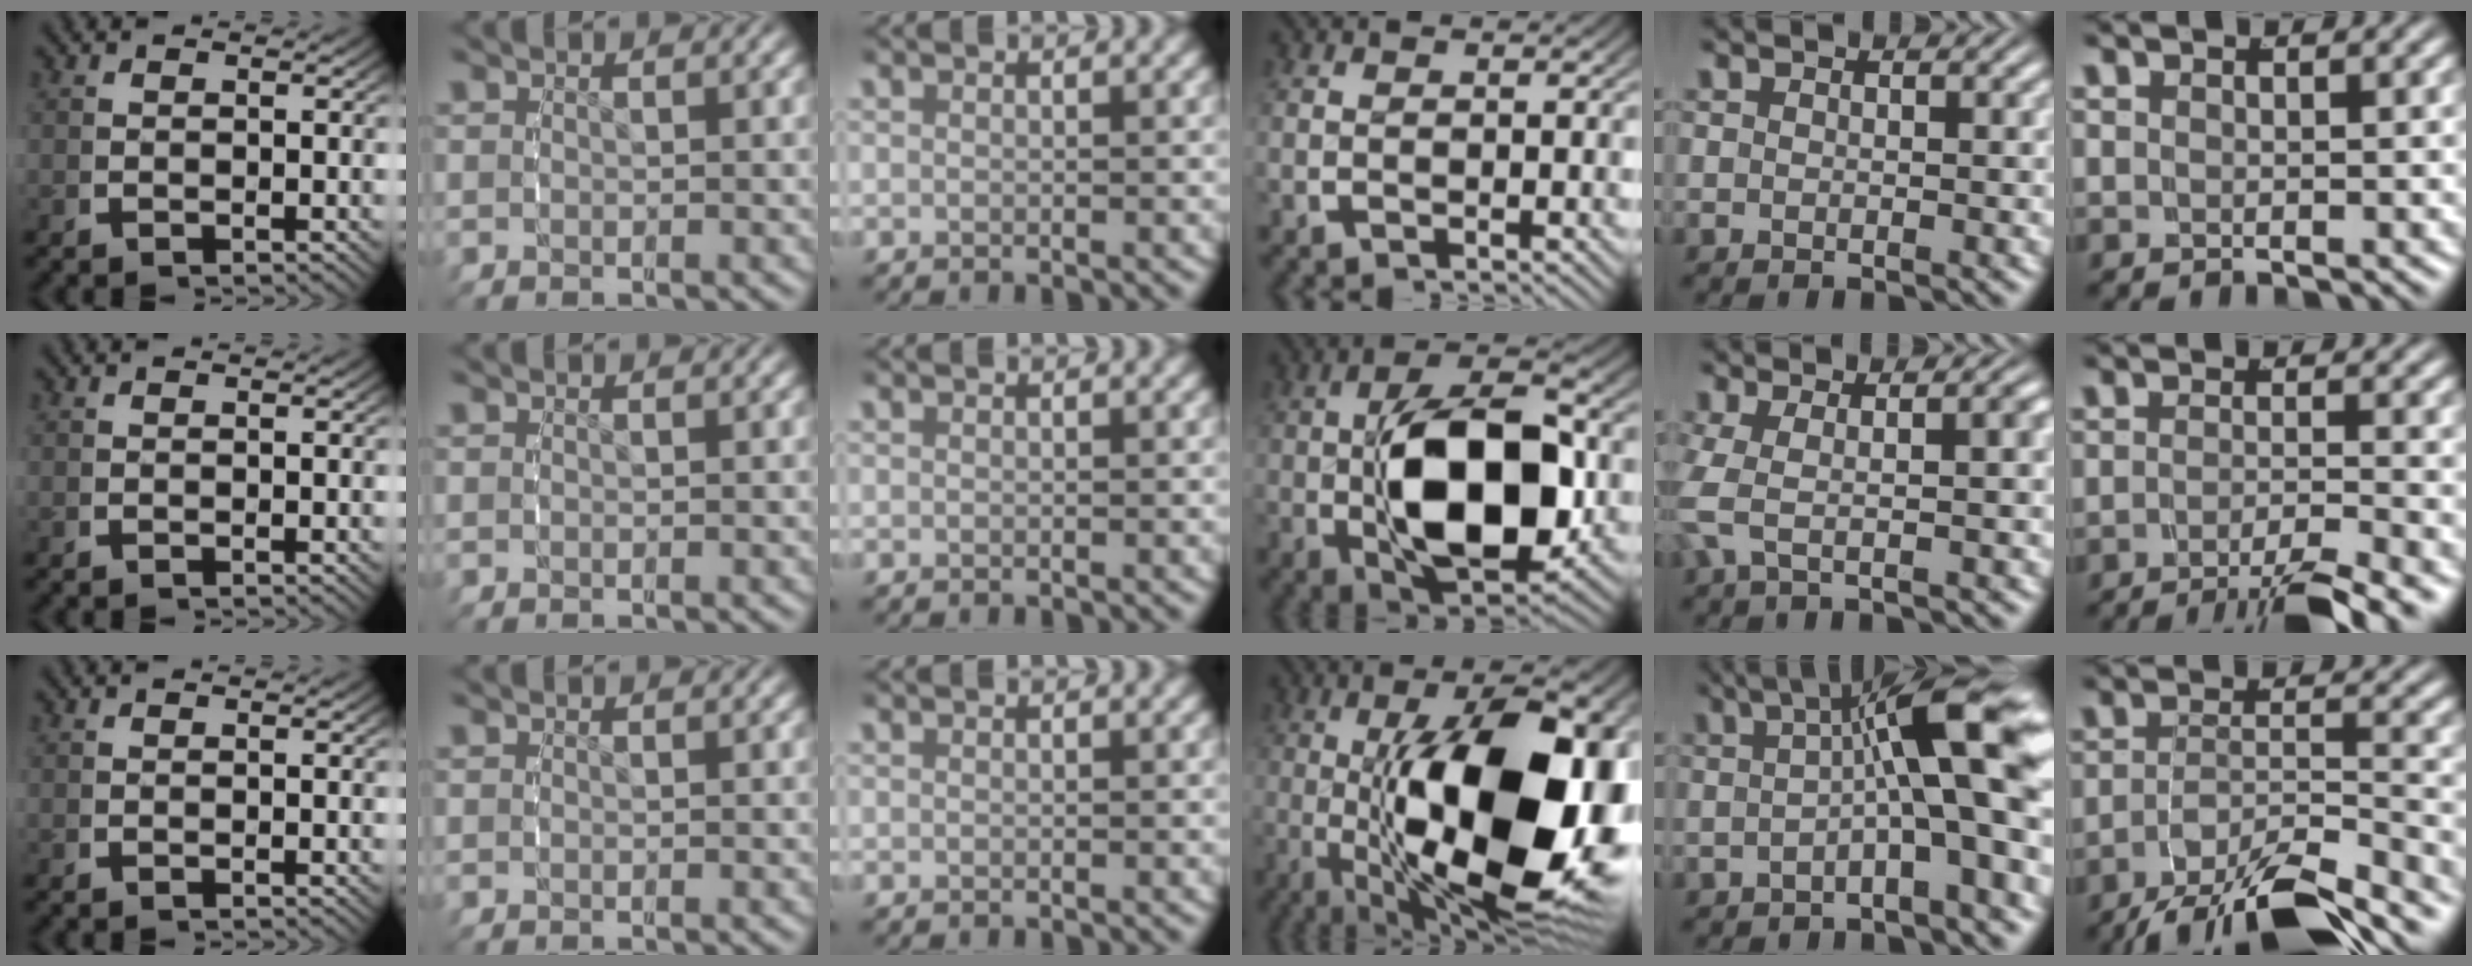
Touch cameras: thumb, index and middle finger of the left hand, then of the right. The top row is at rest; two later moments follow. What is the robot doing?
{"motion": "grasp_and_lifting", "object": "bottle cap"}